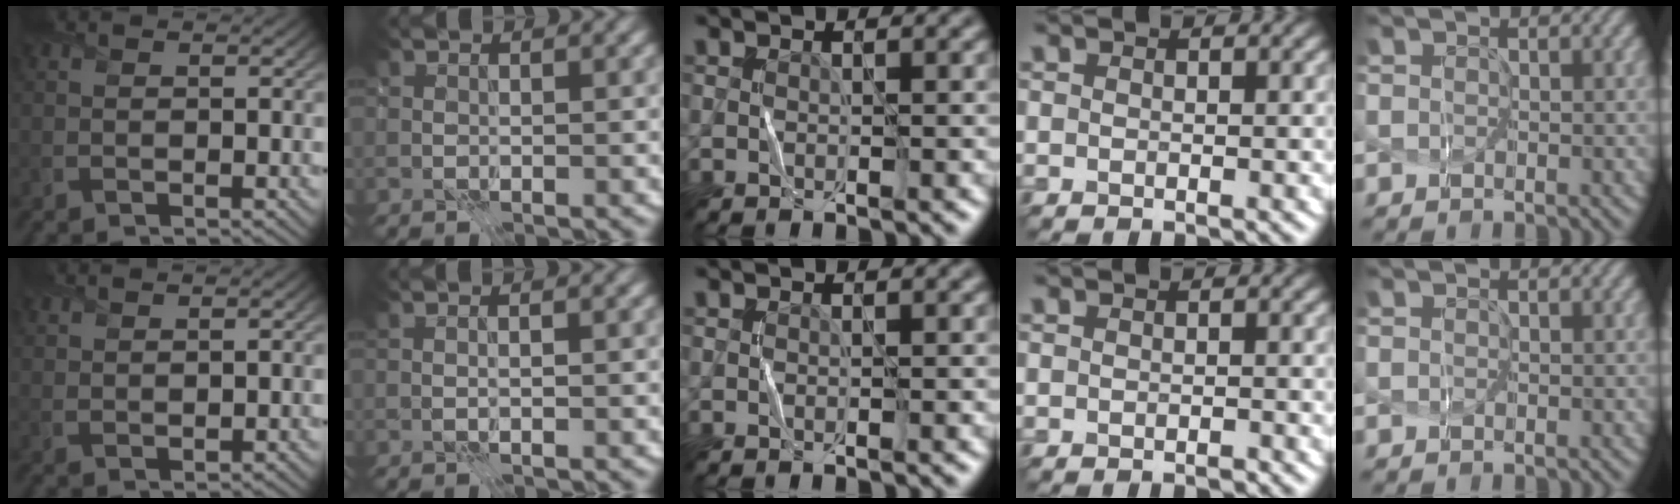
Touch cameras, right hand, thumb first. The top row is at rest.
{"thumb": {"total": 1.8, "force": [1.5, 0.3, 1.0], "torque": [-0.026, 0.001, 0.036]}, "index": {"total": 0.6, "force": [-0.2, 0.0, 0.6], "torque": [-0.010, -0.004, -0.005]}, "ring": {"total": 0.6, "force": [-0.5, 0.1, 0.3], "torque": [-0.003, 0.000, -0.007]}}